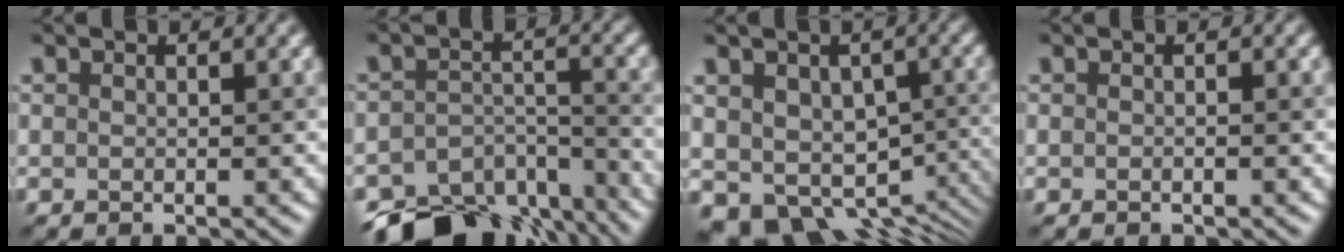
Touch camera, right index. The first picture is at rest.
{"total": 11.2, "force": [-9.0, 5.0, 4.1], "torque": [-0.067, -0.015, -0.127]}
{"total": 9.5, "force": [-4.2, 6.5, 5.5], "torque": [-0.082, -0.025, -0.051]}
{"total": 0.0}